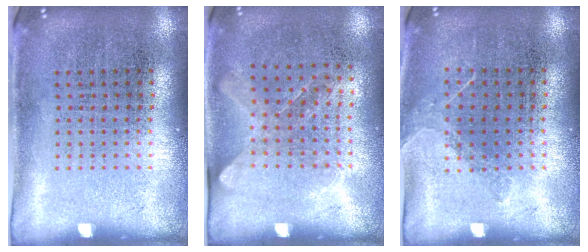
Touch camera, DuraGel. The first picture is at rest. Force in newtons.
{"total": 1.2, "press": 1.0, "slide": 0.7}
{"total": 1.0, "press": 0.9, "slide": 0.5}